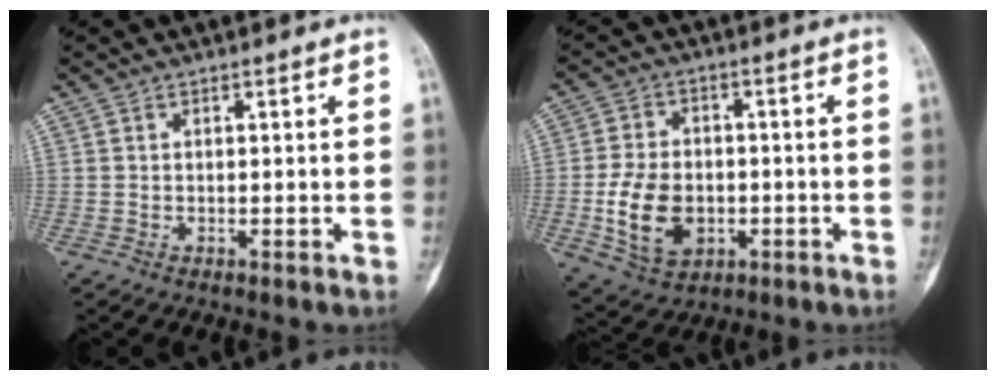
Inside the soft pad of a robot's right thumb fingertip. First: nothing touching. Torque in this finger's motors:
{"motor_torque": [1.06, 1.98, 0.67, 0.59, 0.35]}